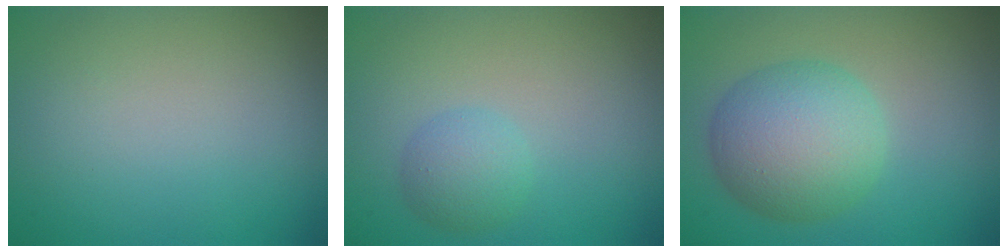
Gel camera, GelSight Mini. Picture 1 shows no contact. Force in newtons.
{"total": 2.4, "press": 2.4, "slide": 0.1}
{"total": 7.1, "press": 7.1, "slide": 0.1}